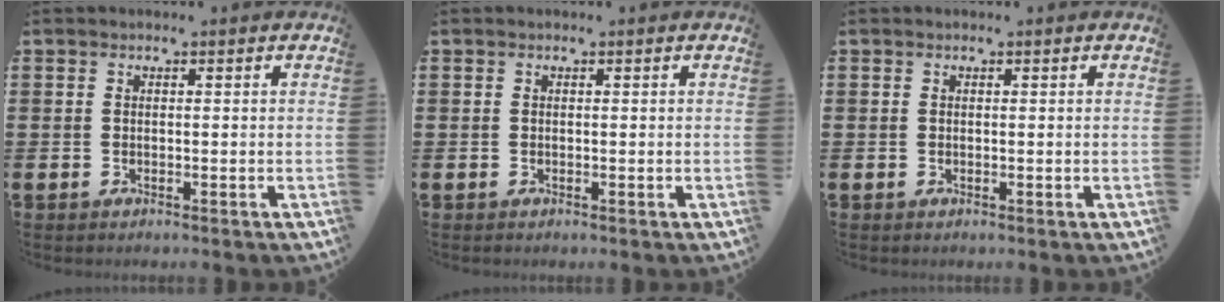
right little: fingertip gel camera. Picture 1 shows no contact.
{"total": 0.0}
{"total": 0.0}